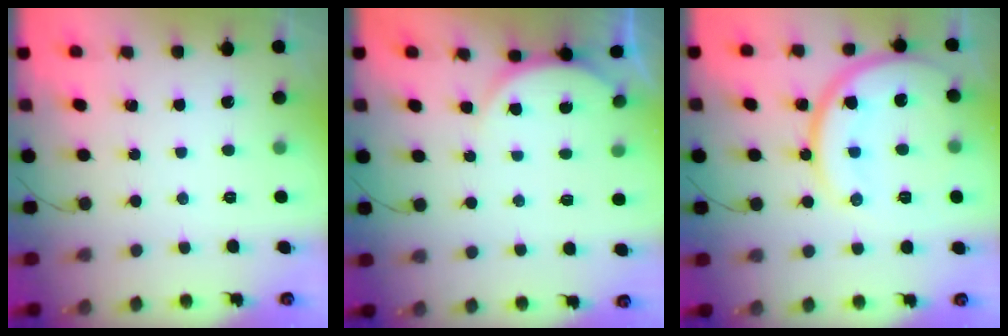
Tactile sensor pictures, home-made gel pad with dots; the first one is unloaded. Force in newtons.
{"total": 4.5, "press": 4.4, "slide": 0.6}
{"total": 15.5, "press": 15.5, "slide": 1.3}